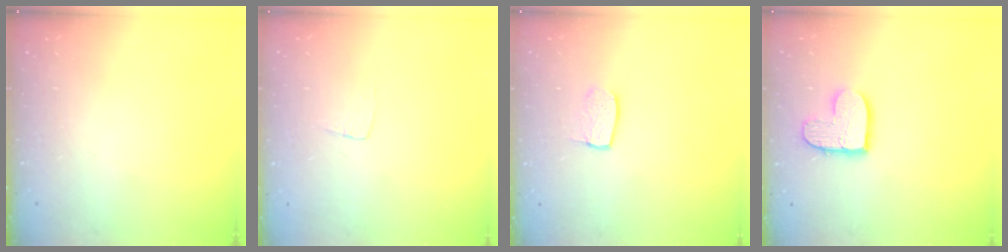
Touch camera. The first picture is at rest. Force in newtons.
{"total": 3.3, "press": 3.3, "slide": 0.2}
{"total": 5.5, "press": 5.5, "slide": 0.2}
{"total": 10.1, "press": 10.1, "slide": 0.7}